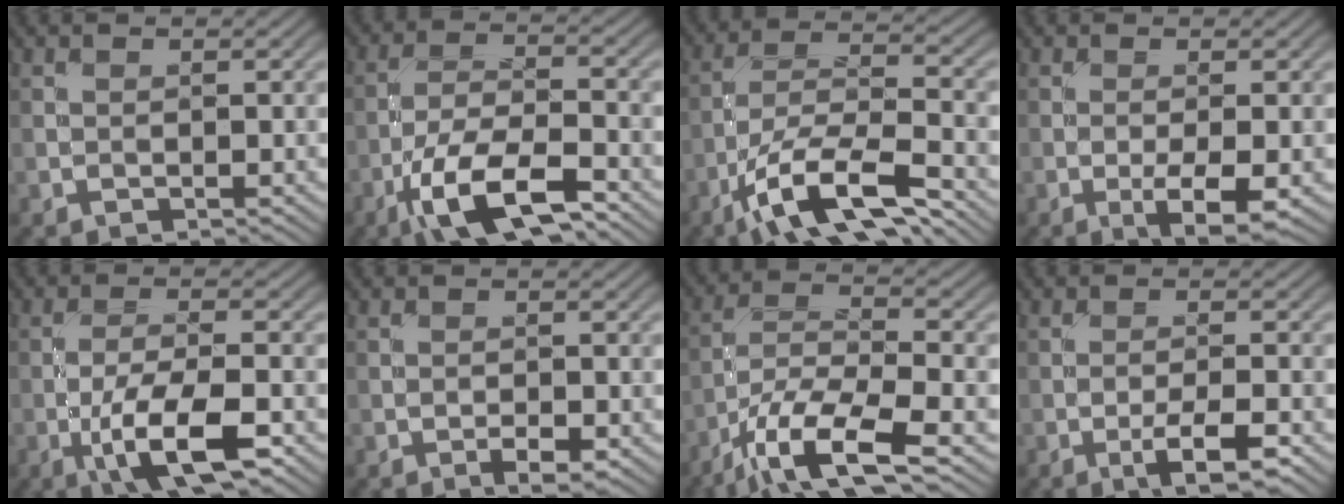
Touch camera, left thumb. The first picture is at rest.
{"total": 11.1, "force": [-6.4, 3.7, 8.3], "torque": [-0.154, -0.001, -0.129]}
{"total": 11.8, "force": [-6.9, 3.6, 8.9], "torque": [-0.168, -0.001, -0.137]}
{"total": 4.4, "force": [-1.6, 1.0, 3.9], "torque": [-0.071, -0.001, -0.024]}
{"total": 8.5, "force": [-3.7, 2.6, 7.2], "torque": [-0.134, 0.005, -0.072]}
{"total": 2.3, "force": [-1.2, 0.8, 1.8], "torque": [-0.031, 0.001, -0.023]}
{"total": 12.0, "force": [-7.3, 3.6, 8.9], "torque": [-0.176, -0.009, -0.142]}
{"total": 4.7, "force": [-2.6, 0.9, 3.8], "torque": [-0.066, 0.006, -0.043]}